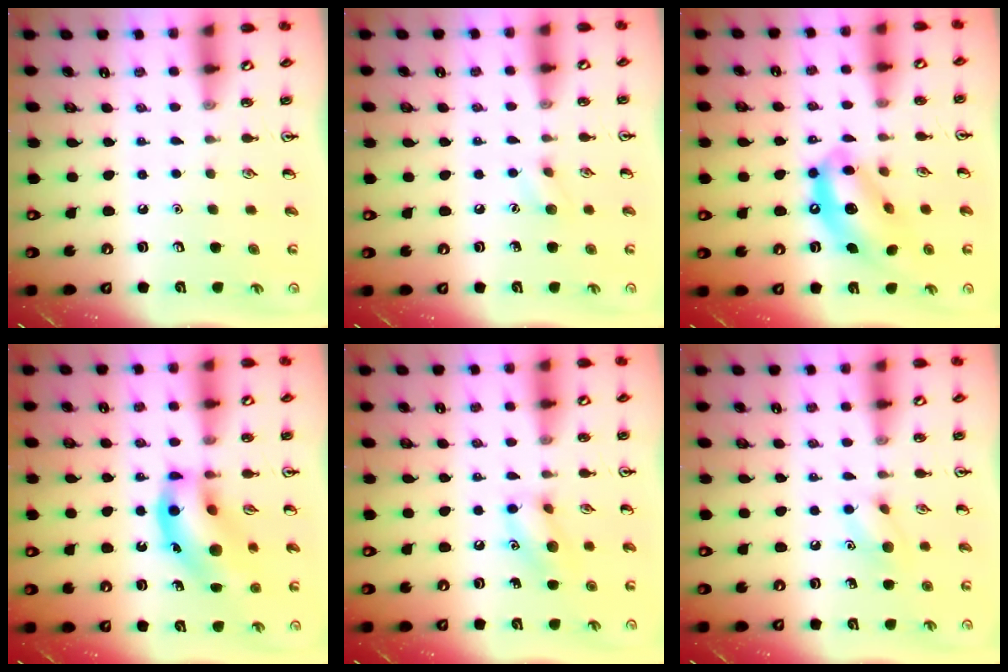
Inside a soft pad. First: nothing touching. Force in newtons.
{"total": 6.2, "press": 5.9, "slide": 1.9}
{"total": 13.2, "press": 12.6, "slide": 3.9}
{"total": 15.9, "press": 15.6, "slide": 2.6}
{"total": 9.6, "press": 9.6, "slide": 1.1}
{"total": 7.8, "press": 7.7, "slide": 1.4}